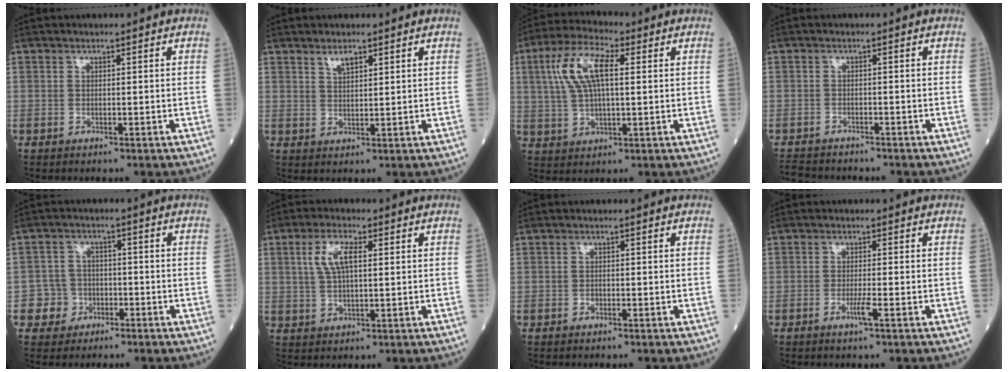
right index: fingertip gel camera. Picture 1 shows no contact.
{"total": 2.2, "force": [1.6, 0.6, 1.4], "torque": [-0.029, 0.002, 0.033]}
{"total": 10.1, "force": [2.6, 3.4, 9.1], "torque": [-0.198, 0.023, 0.051]}
{"total": 5.4, "force": [-5.0, 1.8, 0.8], "torque": [-0.008, -0.009, -0.084]}
{"total": 4.3, "force": [-1.9, 3.9, -0.1], "torque": [0.010, 0.017, -0.034]}
{"total": 5.8, "force": [1.7, 1.8, 5.2], "torque": [-0.113, 0.010, 0.039]}
{"total": 0.5, "force": [-0.3, 0.4, 0.3], "torque": [-0.005, 0.002, -0.006]}
{"total": 2.1, "force": [-1.0, -0.2, 1.9], "torque": [-0.041, -0.004, -0.018]}